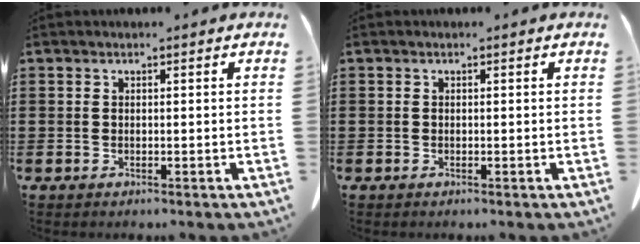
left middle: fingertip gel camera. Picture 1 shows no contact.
{"total": 0.0}